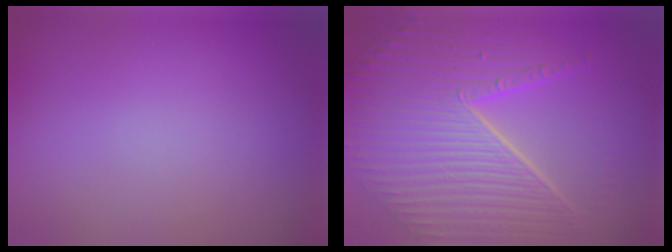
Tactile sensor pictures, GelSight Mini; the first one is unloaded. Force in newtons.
{"total": 10.6, "press": 6.9, "slide": 8.1}